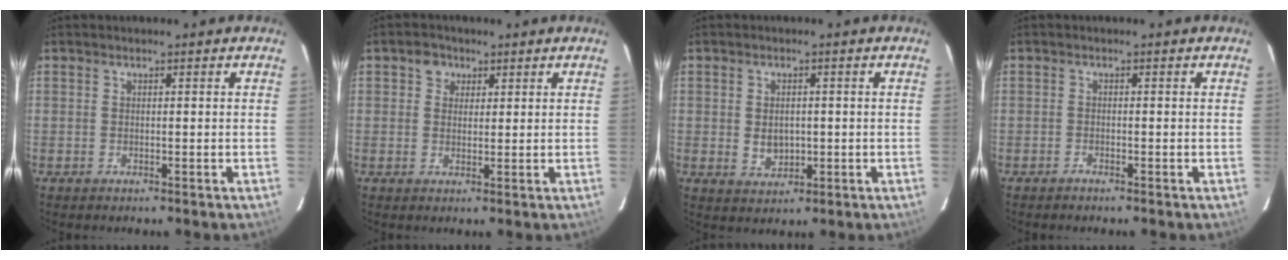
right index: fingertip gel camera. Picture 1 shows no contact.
{"total": 3.1, "force": [1.4, 2.7, 0.6], "torque": [-0.001, 0.011, 0.022]}
{"total": 4.2, "force": [-0.1, 3.2, 2.7], "torque": [-0.046, -0.002, 0.005]}
{"total": 0.6, "force": [-0.6, 0.0, 0.1], "torque": [-0.002, -0.002, -0.014]}